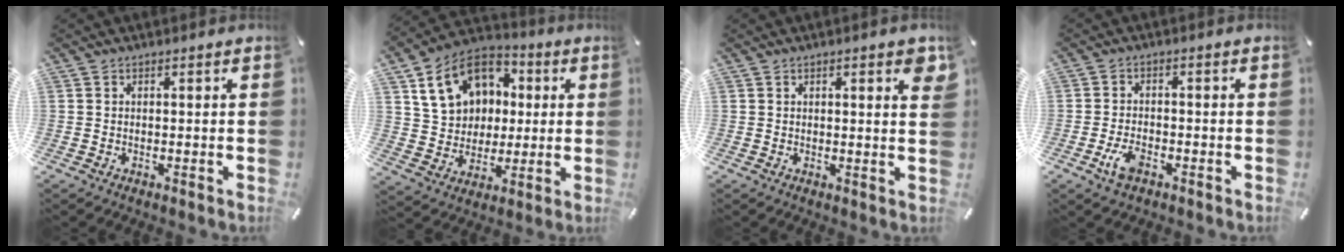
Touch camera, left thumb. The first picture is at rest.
{"total": 15.2, "force": [4.5, 12.9, 6.6], "torque": [-0.122, -0.002, 0.092]}
{"total": 3.4, "force": [1.5, 0.8, 2.9], "torque": [-0.042, -0.005, 0.022]}
{"total": 4.9, "force": [-2.3, 2.6, 3.5], "torque": [-0.082, 0.003, -0.047]}